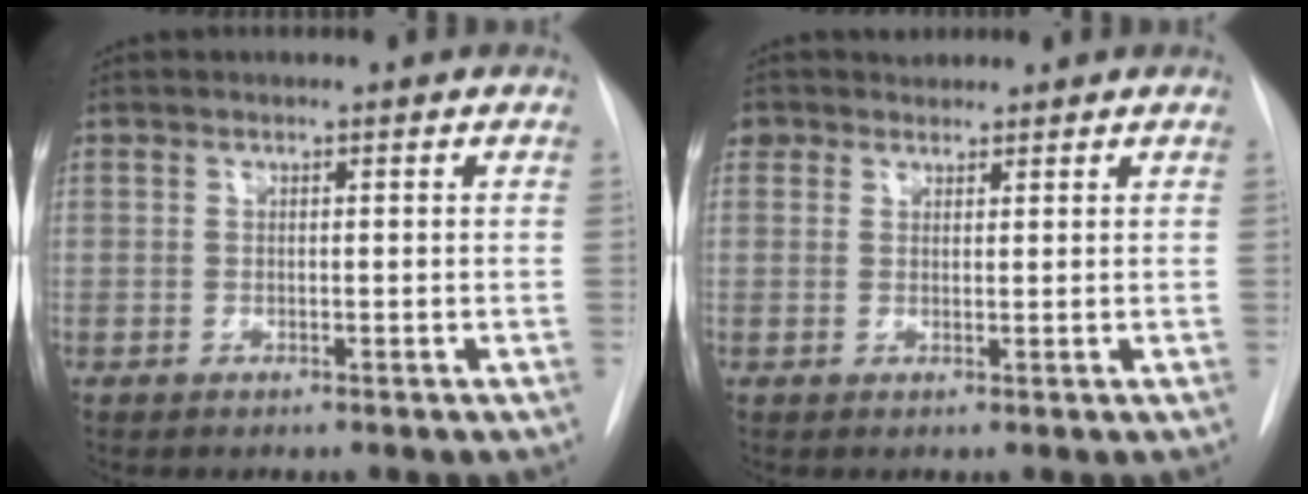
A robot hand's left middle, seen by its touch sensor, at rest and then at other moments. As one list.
[{"total": 3.0, "force": [2.1, 2.0, 0.0], "torque": [0.001, 0.019, 0.037]}]